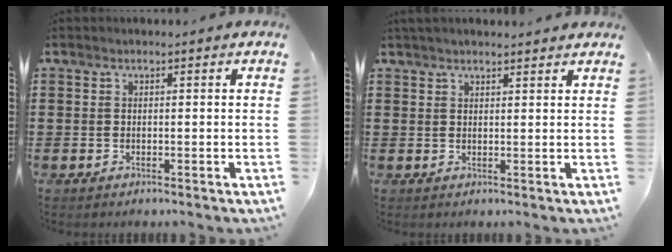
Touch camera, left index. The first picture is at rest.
{"total": 1.7, "force": [1.7, 0.2, 0.4], "torque": [-0.012, 0.003, 0.032]}